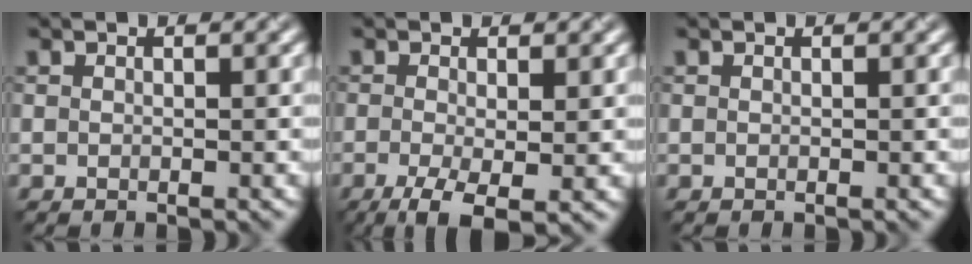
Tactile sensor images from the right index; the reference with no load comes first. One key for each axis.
{"total": 4.5, "fx": -1.6, "fy": 1.4, "fz": 3.9, "tx": -0.080, "ty": -0.008, "tz": -0.032}
{"total": 0.0}